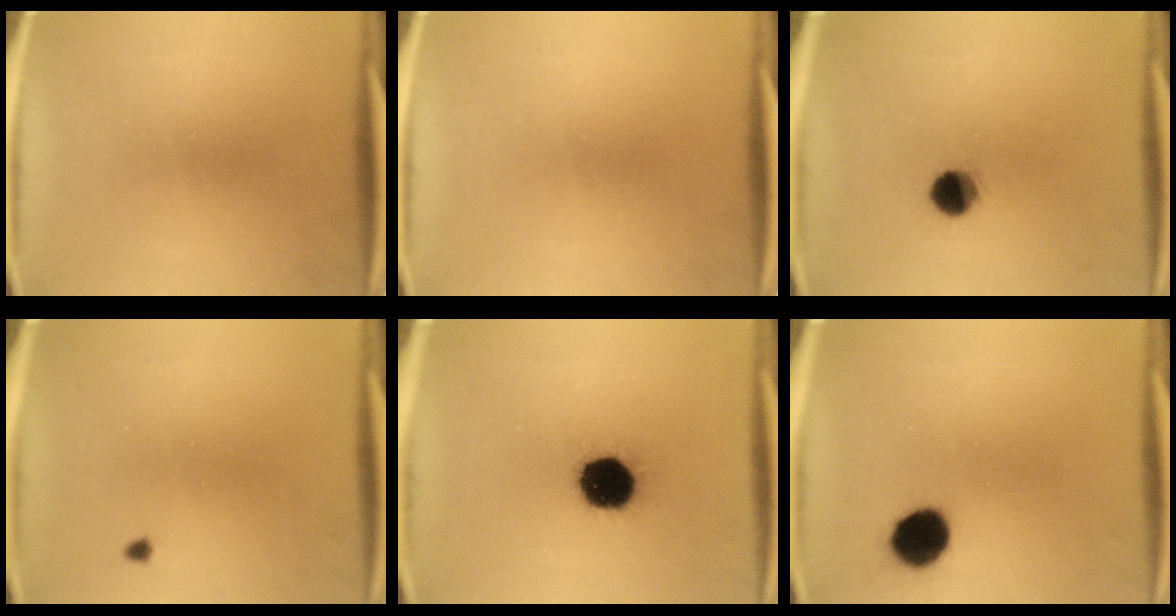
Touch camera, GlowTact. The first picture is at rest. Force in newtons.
{"total": 0.0}
{"total": 6.5}
{"total": 0.6}
{"total": 14.0}
{"total": 8.9}